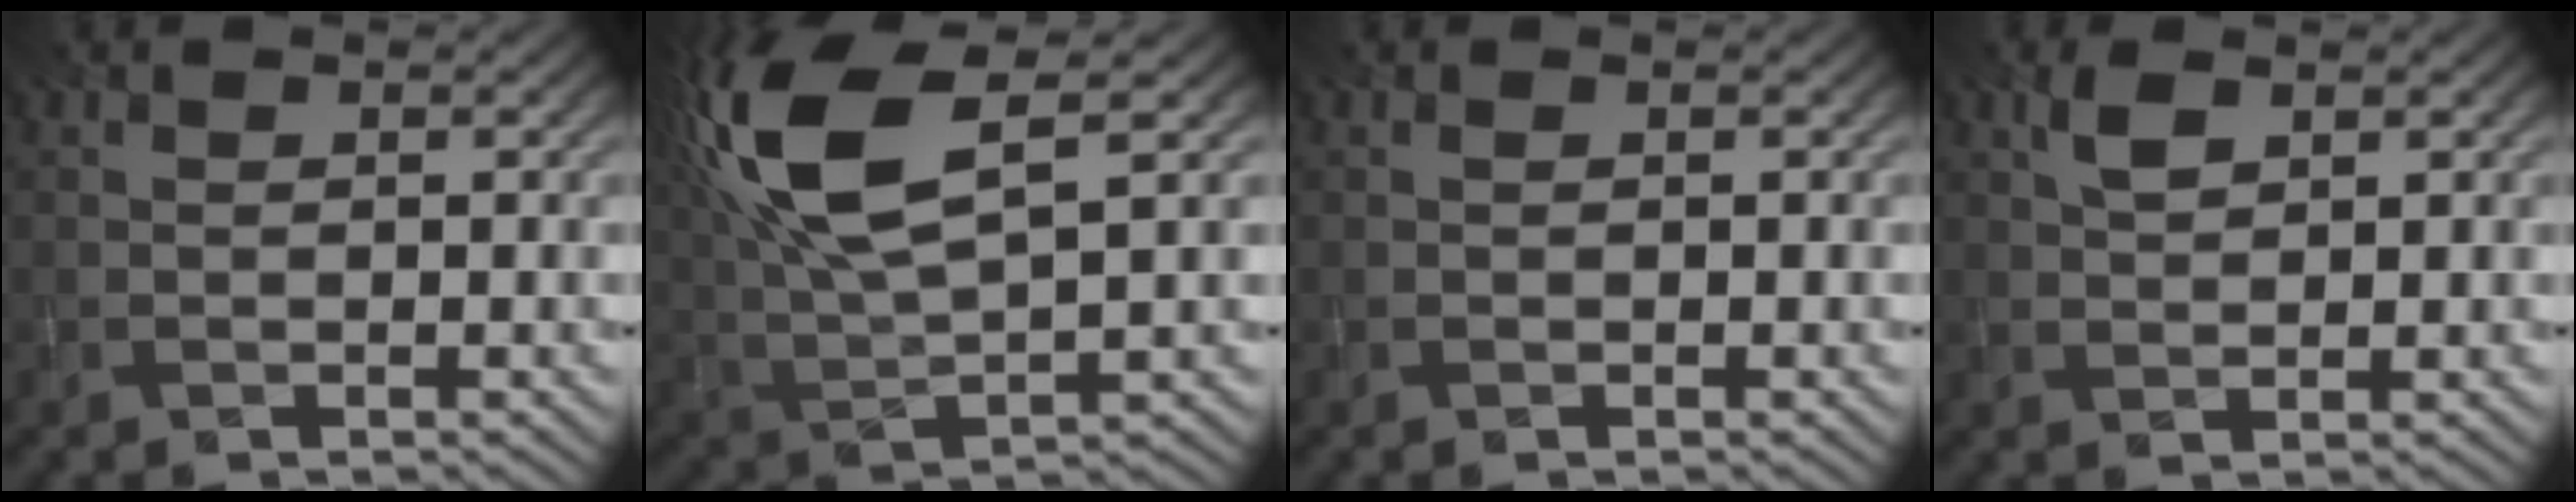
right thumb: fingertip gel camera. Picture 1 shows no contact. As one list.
[{"total": 13.6, "force": [5.3, 4.8, 11.6], "torque": [-0.276, 0.016, 0.105]}, {"total": 0.0}, {"total": 2.4, "force": [1.3, 1.1, 1.7], "torque": [-0.039, 0.004, 0.027]}]